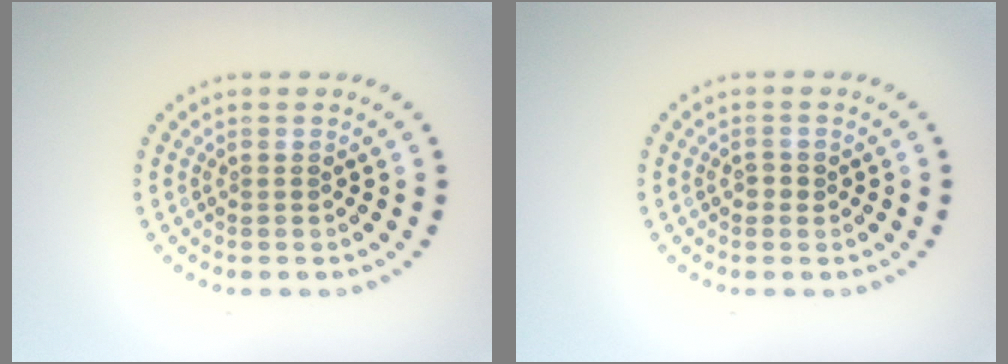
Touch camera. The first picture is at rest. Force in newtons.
{"total": 1.1, "press": 1.0, "slide": 0.4}